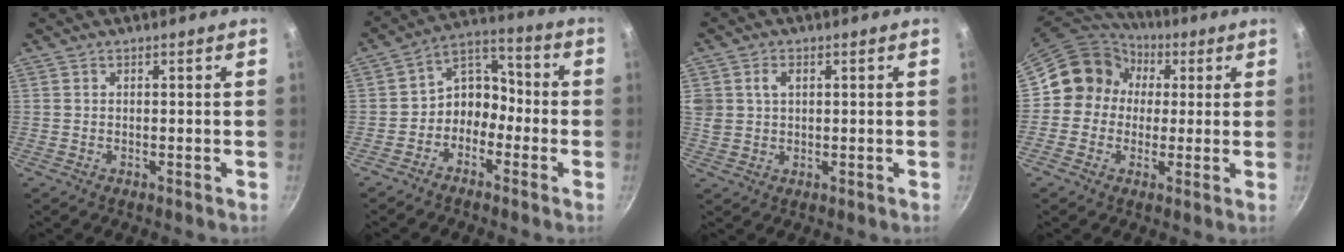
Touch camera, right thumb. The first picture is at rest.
{"total": 8.7, "force": [-2.7, 6.7, 4.9], "torque": [-0.043, 0.053, -0.064]}
{"total": 4.3, "force": [1.3, 3.1, 2.7], "torque": [-0.049, 0.002, 0.030]}
{"total": 13.3, "force": [1.2, 12.1, 5.5], "torque": [-0.078, 0.032, 0.012]}